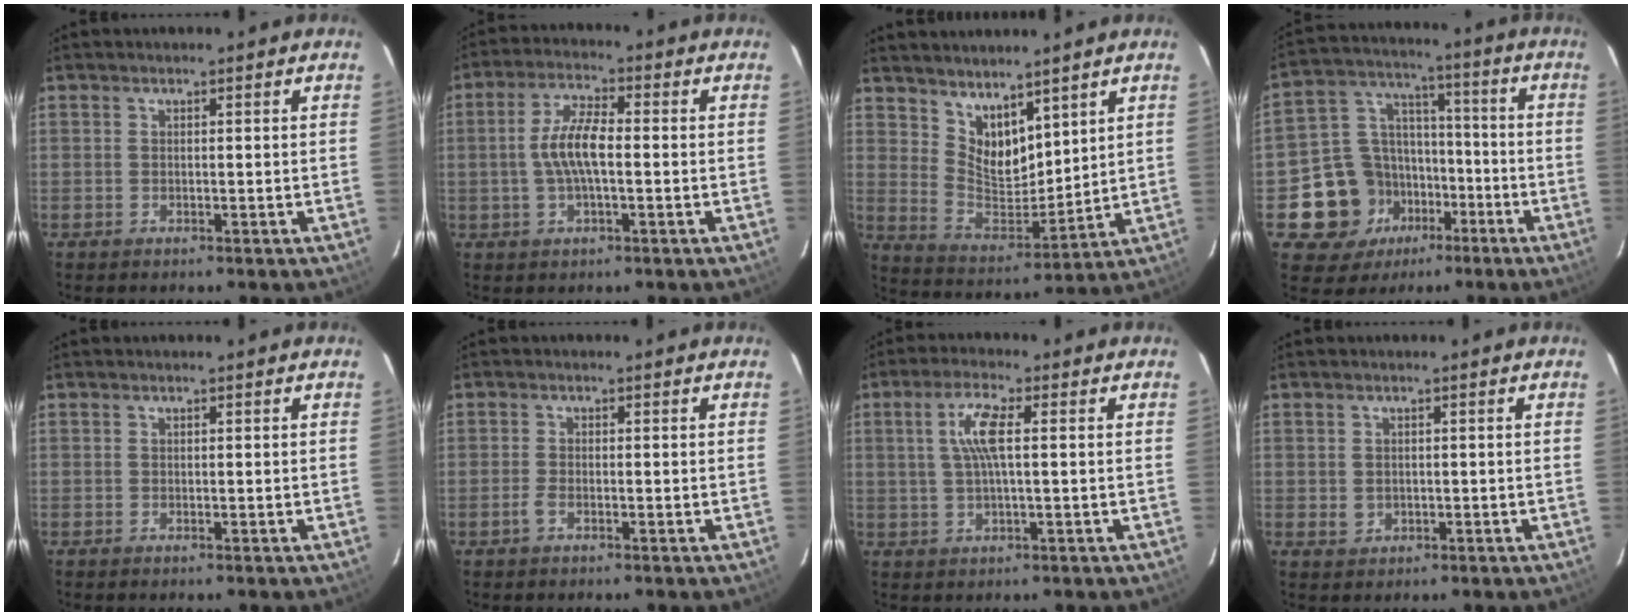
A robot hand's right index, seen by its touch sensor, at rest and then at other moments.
{"total": 7.2, "force": [-0.6, 2.3, 6.8], "torque": [-0.136, 0.009, -0.013]}
{"total": 10.1, "force": [7.4, 4.9, 4.9], "torque": [-0.084, -0.004, 0.150]}
{"total": 14.5, "force": [-6.1, 12.1, 5.0], "torque": [-0.119, 0.042, -0.076]}
{"total": 0.0}
{"total": 1.3, "force": [-0.9, 0.4, 0.7], "torque": [-0.021, -0.001, -0.020]}
{"total": 6.1, "force": [1.1, 1.0, 5.9], "torque": [-0.114, 0.006, 0.022]}
{"total": 1.7, "force": [-0.2, 1.7, 0.5], "torque": [-0.008, 0.000, 0.002]}